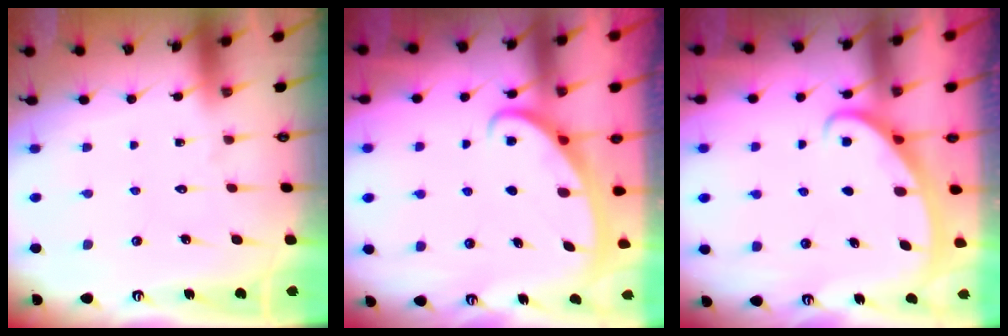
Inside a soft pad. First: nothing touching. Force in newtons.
{"total": 2.7, "press": 2.7, "slide": 0.4}
{"total": 2.4, "press": 2.4, "slide": 0.4}